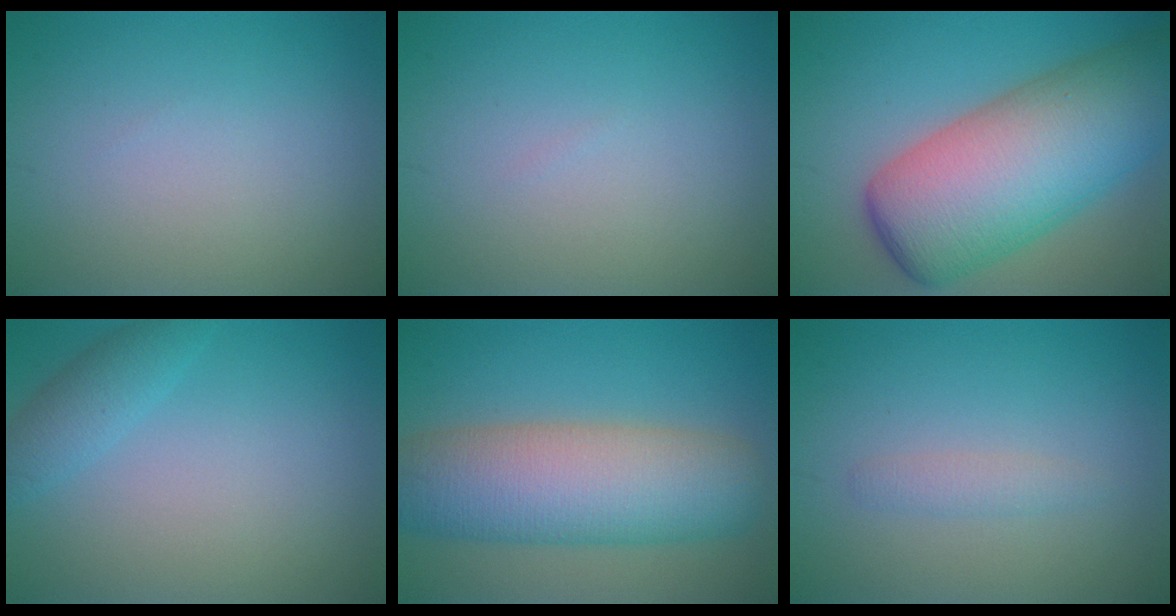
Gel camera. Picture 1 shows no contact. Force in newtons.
{"total": 0.0}
{"total": 13.2, "press": 13.2, "slide": 0.4}
{"total": 2.4, "press": 2.4, "slide": 0.1}
{"total": 10.2, "press": 10.2, "slide": 0.3}
{"total": 1.3, "press": 1.3, "slide": 0.1}